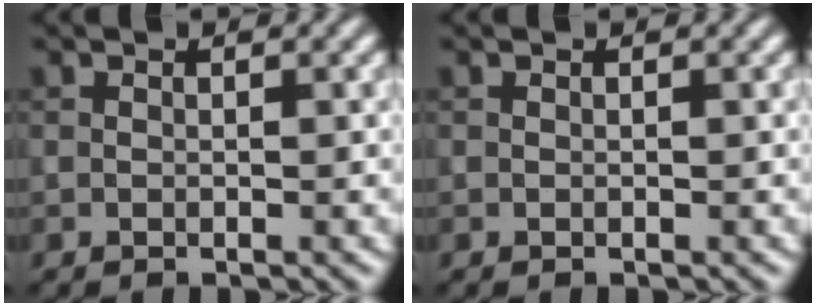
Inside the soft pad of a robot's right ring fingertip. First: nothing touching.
{"total": 0.0}